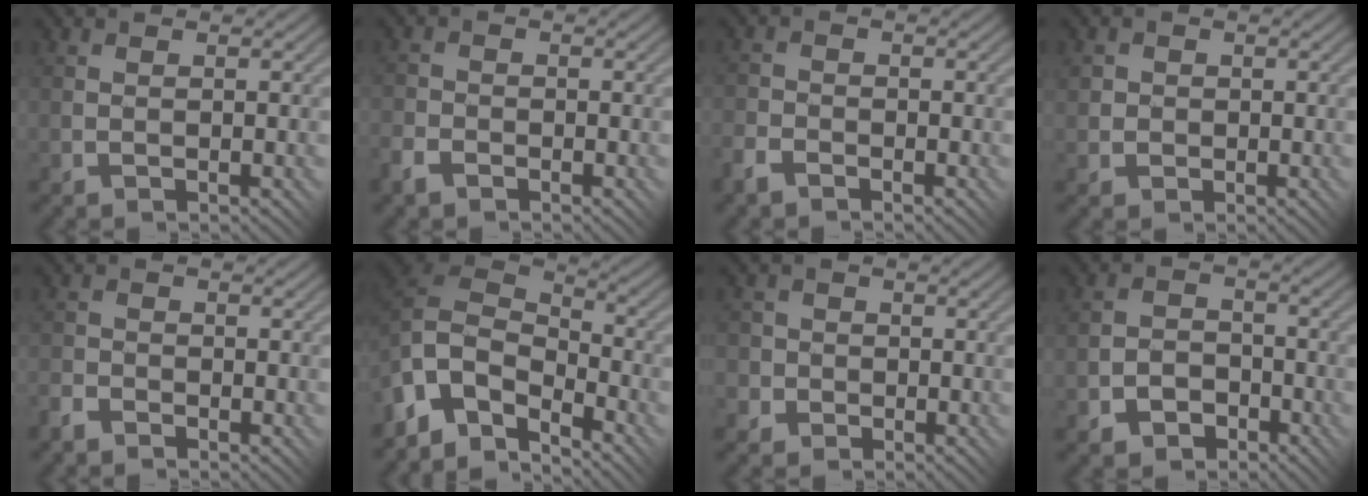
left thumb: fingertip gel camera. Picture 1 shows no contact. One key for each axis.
{"total": 3.1, "fx": -2.2, "fy": 1.9, "fz": 1.1, "tx": -0.032, "ty": -0.003, "tz": -0.052}
{"total": 3.0, "fx": -2.3, "fy": 1.6, "fz": 1.1, "tx": -0.031, "ty": 0.000, "tz": -0.055}
{"total": 2.6, "fx": 0.2, "fy": 2.6, "fz": 0.3, "tx": -0.010, "ty": 0.006, "tz": -0.008}
{"total": 2.4, "fx": -2.0, "fy": 1.2, "fz": 0.6, "tx": -0.020, "ty": 0.002, "tz": -0.049}
{"total": 9.6, "fx": -6.2, "fy": 5.8, "fz": 4.6, "tx": -0.123, "ty": 0.001, "tz": -0.121}
{"total": 4.8, "fx": -1.0, "fy": 4.7, "fz": 0.1, "tx": -0.017, "ty": 0.014, "tz": -0.053}
{"total": 3.9, "fx": -2.6, "fy": 2.7, "fz": 1.4, "tx": -0.023, "ty": 0.003, "tz": -0.052}